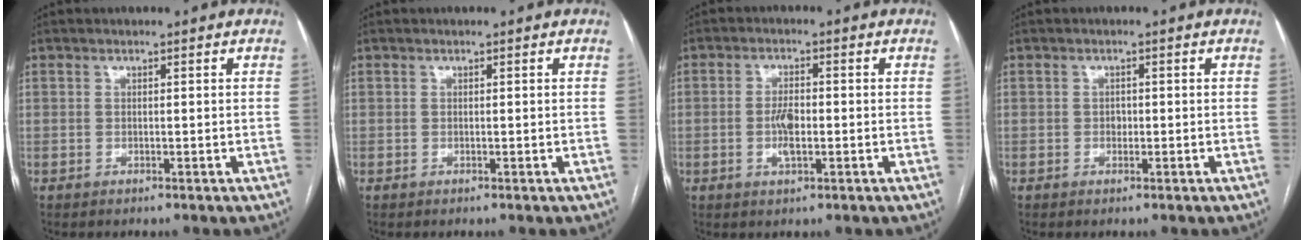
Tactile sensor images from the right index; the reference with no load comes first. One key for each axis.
{"total": 0.0}
{"total": 3.8, "fx": -0.6, "fy": 1.3, "fz": 3.5, "tx": -0.073, "ty": 0.000, "tz": -0.011}
{"total": 0.9, "fx": -0.1, "fy": 0.7, "fz": 0.6, "tx": -0.008, "ty": 0.002, "tz": -0.002}